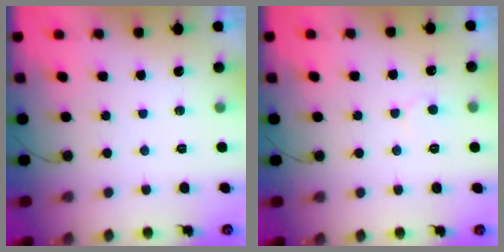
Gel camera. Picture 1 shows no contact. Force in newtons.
{"total": 3.8, "press": 3.7, "slide": 0.4}